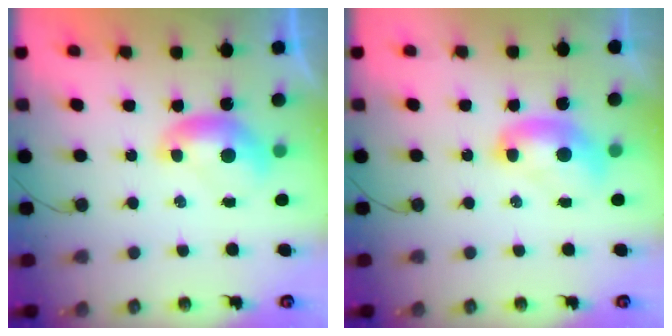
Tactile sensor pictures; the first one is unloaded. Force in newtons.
{"total": 2.0, "press": 2.0, "slide": 0.2}